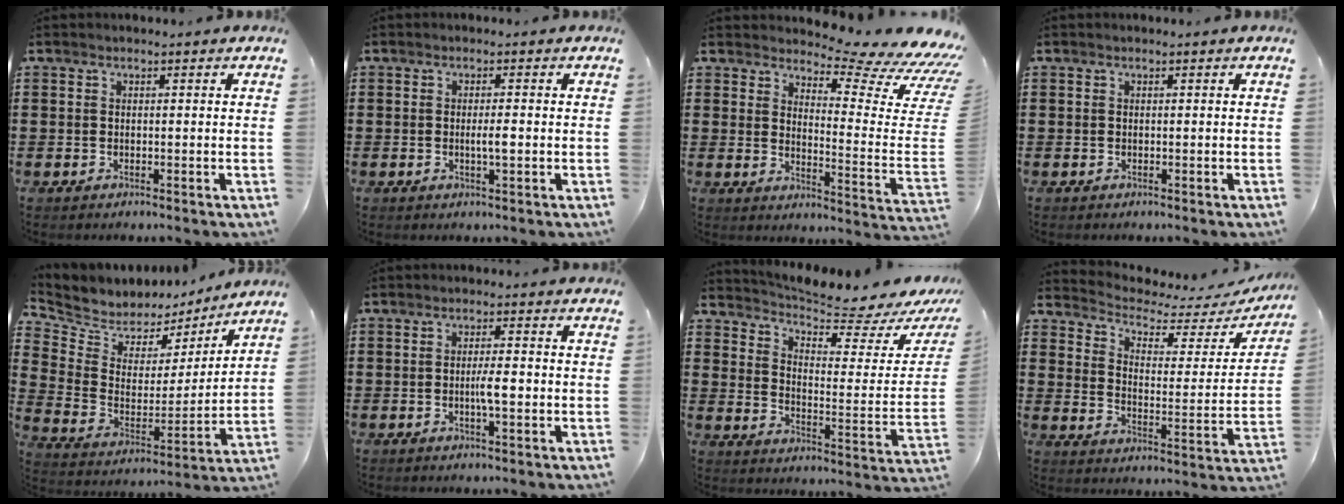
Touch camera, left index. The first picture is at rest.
{"total": 2.2, "force": [-0.2, 0.3, 2.2], "torque": [-0.041, -0.001, -0.004]}
{"total": 7.7, "force": [6.7, 0.9, 3.6], "torque": [-0.066, -0.062, 0.110]}
{"total": 0.0}
{"total": 5.9, "force": [5.2, 2.8, -0.7], "torque": [-0.033, -0.047, 0.090]}
{"total": 3.5, "force": [-0.6, 0.6, 3.4], "torque": [-0.059, 0.002, -0.011]}
{"total": 5.5, "force": [5.0, 0.1, 2.3], "torque": [-0.056, -0.053, 0.080]}
{"total": 3.1, "force": [2.7, 1.0, 1.2], "torque": [-0.045, -0.025, 0.037]}